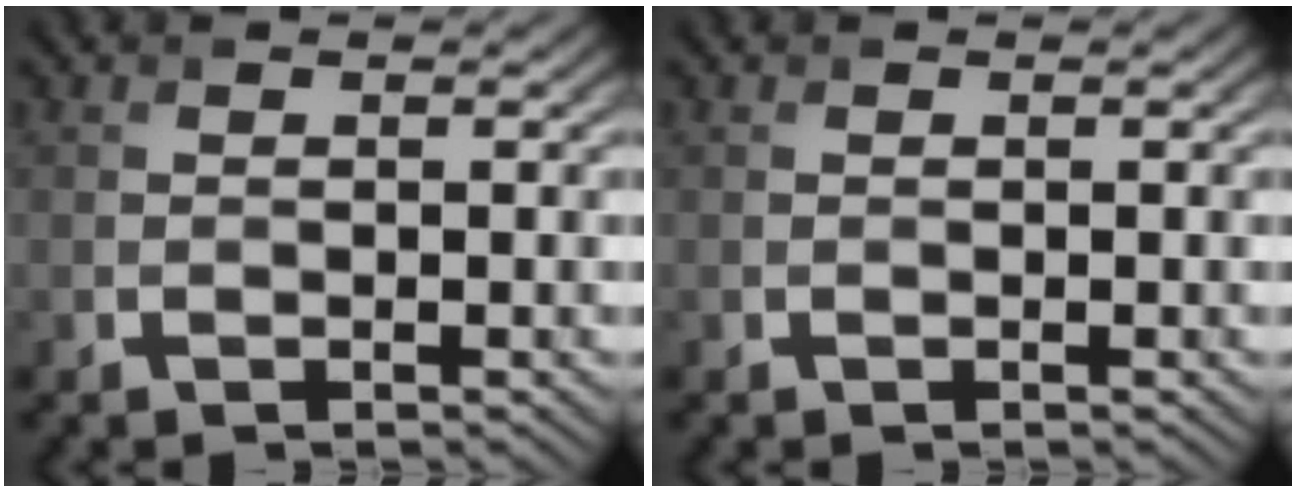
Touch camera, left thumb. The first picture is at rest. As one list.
[{"total": 0.0}]